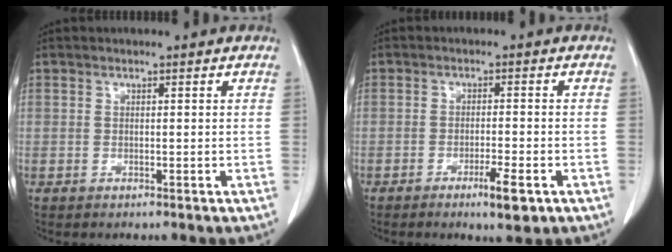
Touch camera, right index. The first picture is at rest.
{"total": 4.4, "force": [-2.4, 0.6, 3.6], "torque": [-0.059, -0.004, -0.035]}